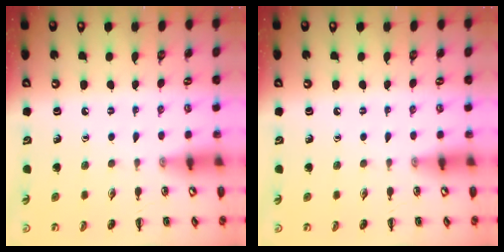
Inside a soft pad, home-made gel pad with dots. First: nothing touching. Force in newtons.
{"total": 0.0}